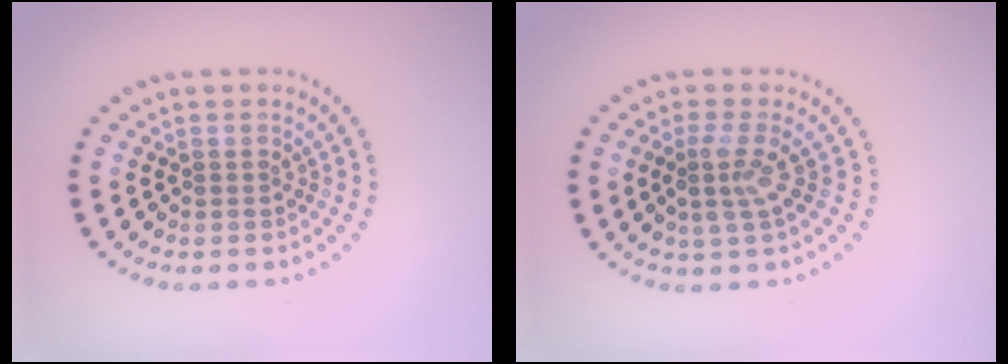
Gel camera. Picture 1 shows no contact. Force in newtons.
{"total": 2.4, "press": 1.7, "slide": 1.6}